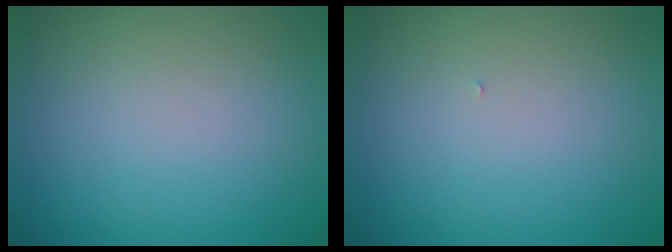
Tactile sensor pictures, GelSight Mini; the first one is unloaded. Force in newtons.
{"total": 0.0}